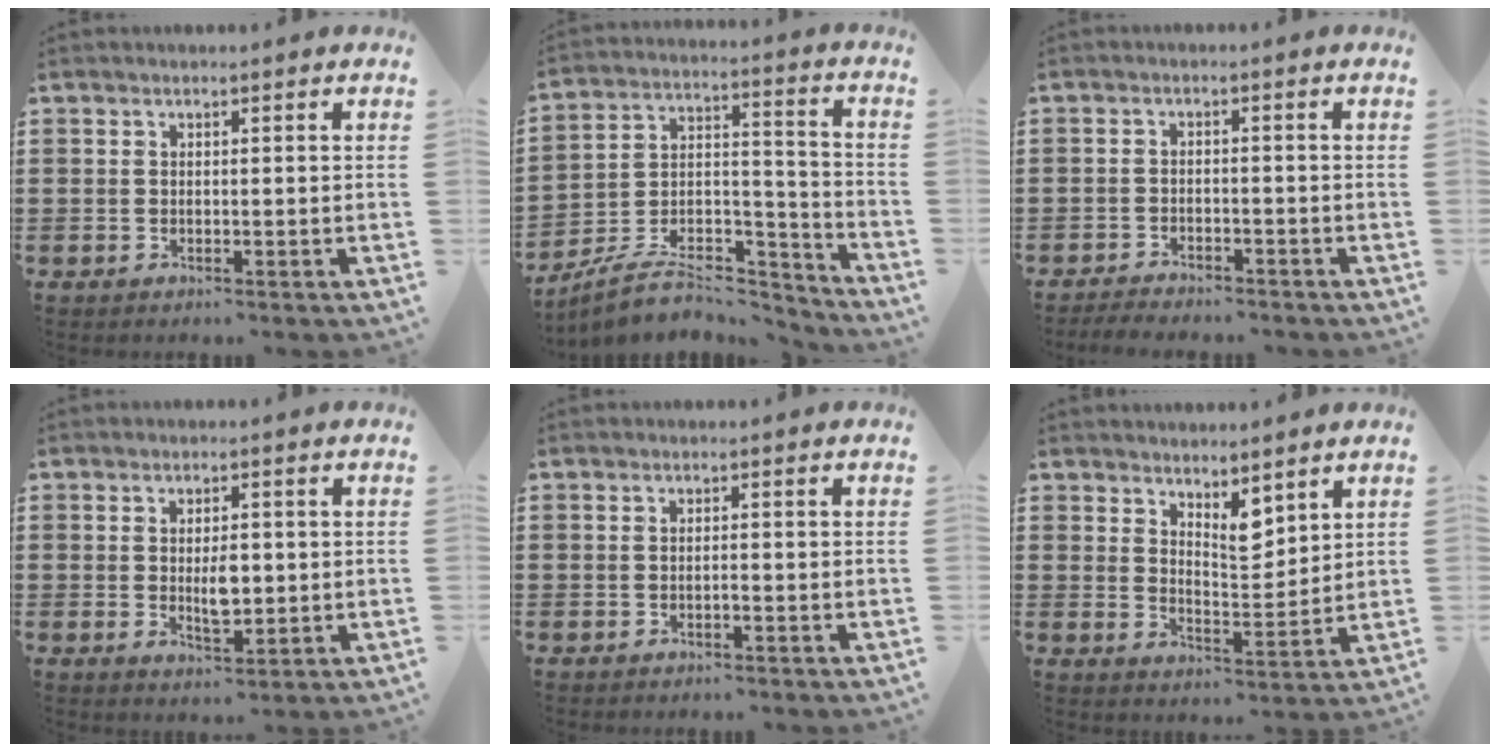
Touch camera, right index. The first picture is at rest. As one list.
[{"total": 8.0, "force": [-6.7, 3.1, 3.0], "torque": [-0.050, 0.017, -0.126]}, {"total": 2.4, "force": [-2.4, 0.2, 0.0], "torque": [-0.007, 0.001, -0.052]}, {"total": 4.2, "force": [0.0, 1.9, 3.7], "torque": [-0.055, -0.004, -0.003]}, {"total": 0.8, "force": [-0.4, 0.1, 0.7], "torque": [-0.014, -0.003, -0.006]}, {"total": 5.2, "force": [4.2, 1.8, 2.4], "torque": [-0.042, -0.017, 0.073]}]